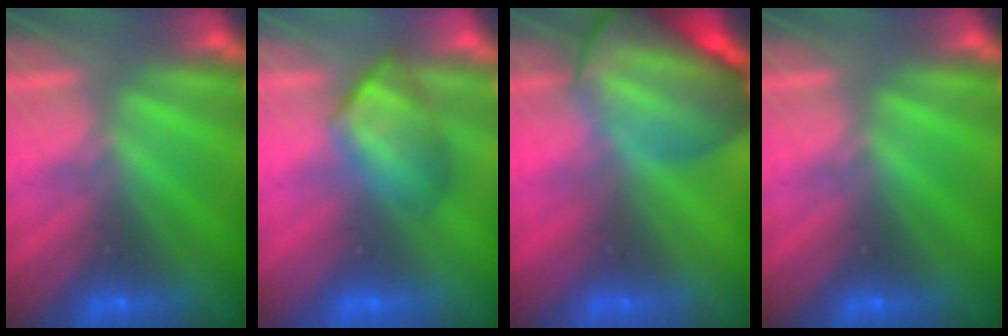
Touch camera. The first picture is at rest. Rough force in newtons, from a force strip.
{"total": 4.6}
{"total": 7.0}
{"total": 0.0}